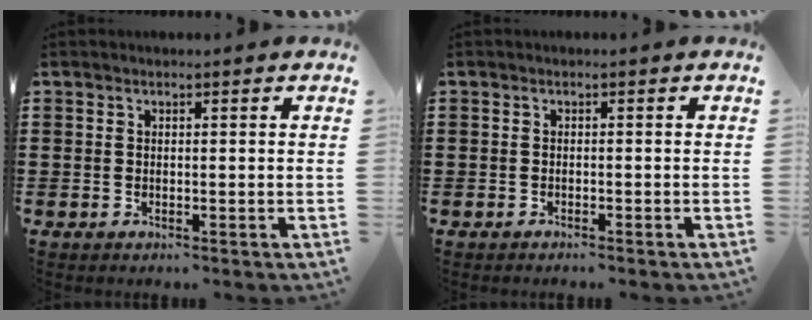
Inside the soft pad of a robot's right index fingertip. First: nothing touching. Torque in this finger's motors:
{"motor_torque": [0.88, 1.27, -0.16, 0.00]}